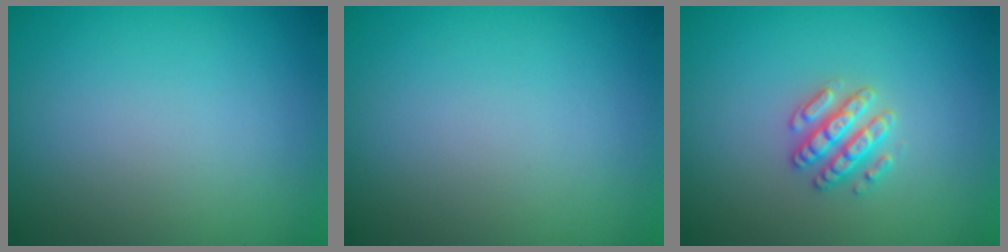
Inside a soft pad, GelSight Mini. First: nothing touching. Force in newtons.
{"total": 0.0}
{"total": 2.6, "press": 2.6, "slide": 0.3}